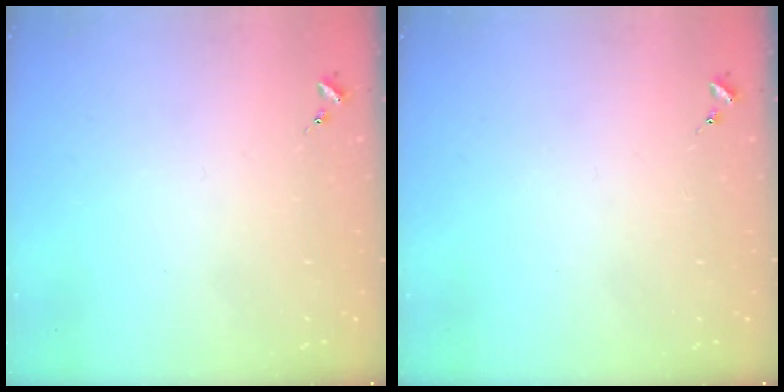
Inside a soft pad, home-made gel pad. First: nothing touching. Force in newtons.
{"total": 0.0}